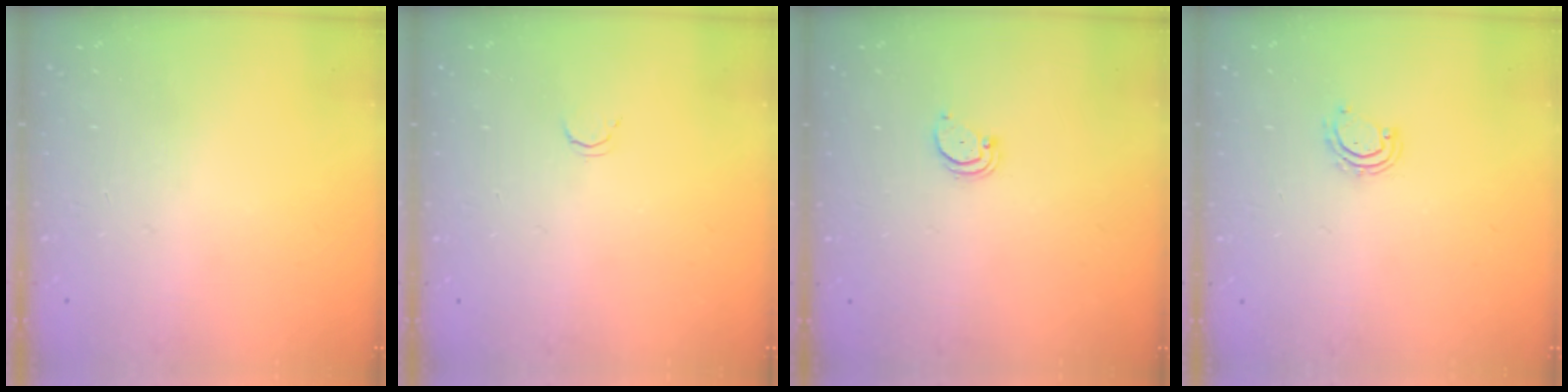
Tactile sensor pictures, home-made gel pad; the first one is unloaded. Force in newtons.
{"total": 2.1, "press": 2.1, "slide": 0.4}
{"total": 1.4, "press": 1.3, "slide": 0.1}
{"total": 3.2, "press": 3.1, "slide": 0.2}